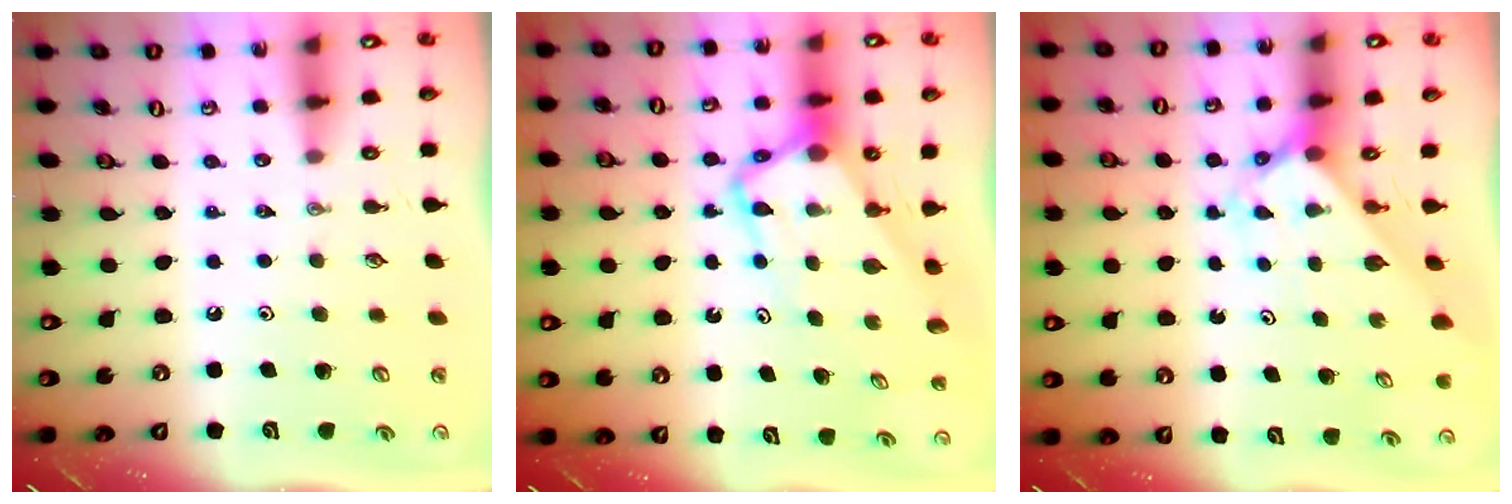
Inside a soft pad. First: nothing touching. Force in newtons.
{"total": 7.2, "press": 7.1, "slide": 0.6}
{"total": 2.1, "press": 2.1, "slide": 0.3}